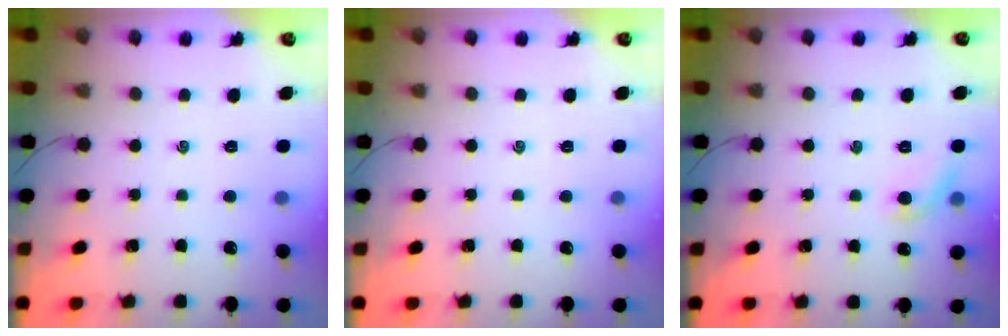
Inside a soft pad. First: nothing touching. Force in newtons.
{"total": 0.0}
{"total": 6.3, "press": 6.2, "slide": 1.2}